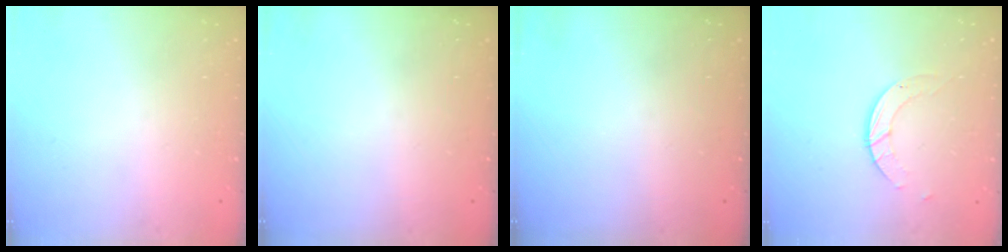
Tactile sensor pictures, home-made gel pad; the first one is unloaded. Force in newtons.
{"total": 0.0}
{"total": 0.0}
{"total": 3.0, "press": 3.0, "slide": 0.3}